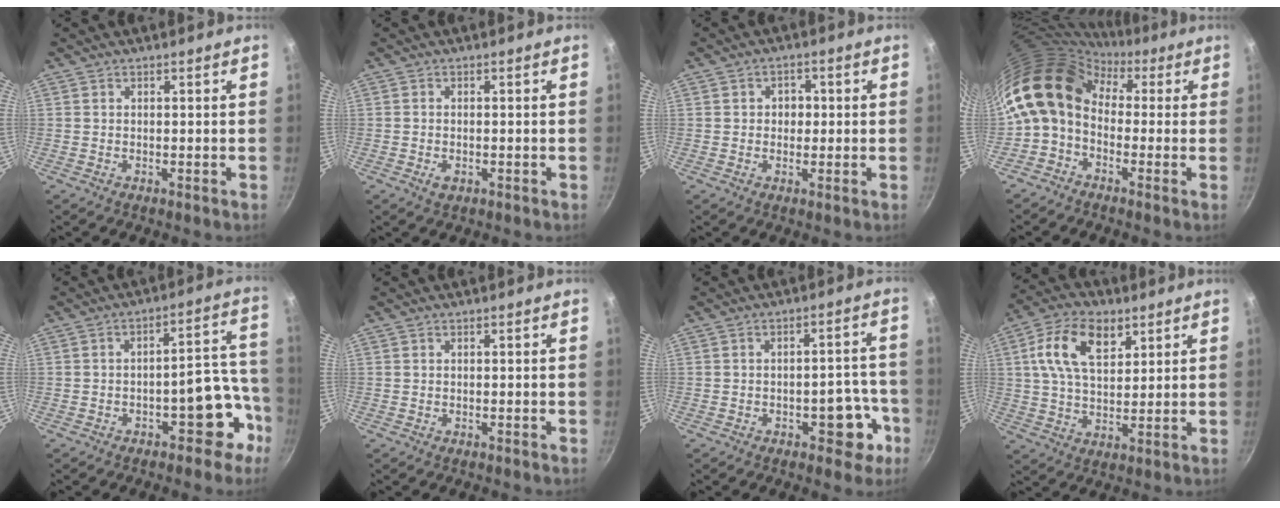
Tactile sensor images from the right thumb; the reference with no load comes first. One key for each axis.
{"total": 1.9, "fx": -0.7, "fy": 1.2, "fz": 1.3, "tx": -0.025, "ty": 0.000, "tz": -0.012}
{"total": 3.3, "fx": 0.2, "fy": 2.8, "fz": 1.7, "tx": -0.007, "ty": 0.004, "tz": -0.001}
{"total": 13.4, "fx": 1.1, "fy": 9.9, "fz": 8.9, "tx": -0.148, "ty": 0.031, "tz": -0.009}
{"total": 9.8, "fx": -4.8, "fy": 5.2, "fz": 6.7, "tx": -0.025, "ty": 0.081, "tz": -0.056}
{"total": 0.0}
{"total": 8.0, "fx": -3.5, "fy": 4.4, "fz": 5.6, "tx": -0.026, "ty": 0.037, "tz": -0.038}
{"total": 12.7, "fx": 5.1, "fy": 7.4, "fz": 9.0, "tx": -0.146, "ty": -0.004, "tz": 0.085}